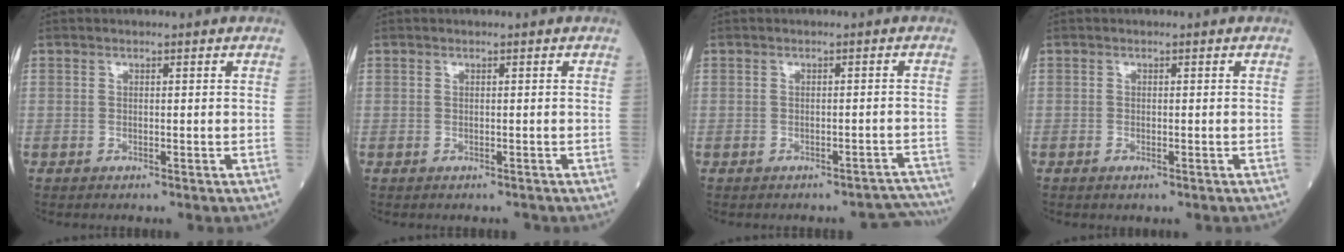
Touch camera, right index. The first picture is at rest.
{"total": 0.0}
{"total": 4.7, "force": [-4.5, 1.3, -0.2], "torque": [0.022, 0.020, -0.043]}
{"total": 0.7, "force": [-0.4, 0.3, 0.5], "torque": [-0.010, -0.001, -0.004]}